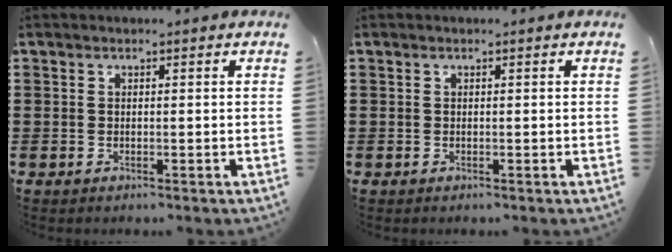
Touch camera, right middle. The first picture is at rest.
{"total": 0.0}